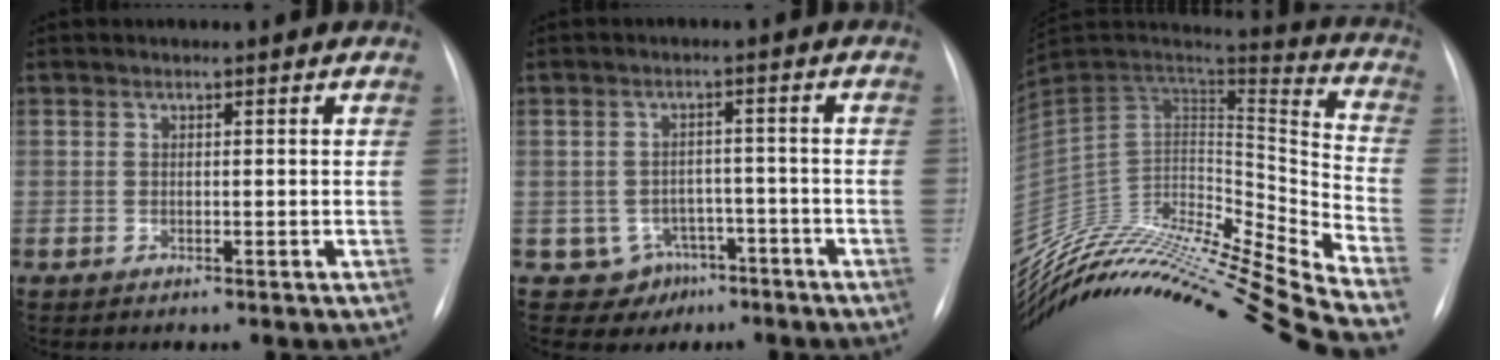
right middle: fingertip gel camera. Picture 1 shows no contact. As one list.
[{"total": 6.2, "force": [-3.4, 5.1, 0.3], "torque": [0.001, 0.012, -0.039]}, {"total": 32.1, "force": [-28.9, 0.0, 13.9], "torque": [-0.196, -0.018, -0.457]}]